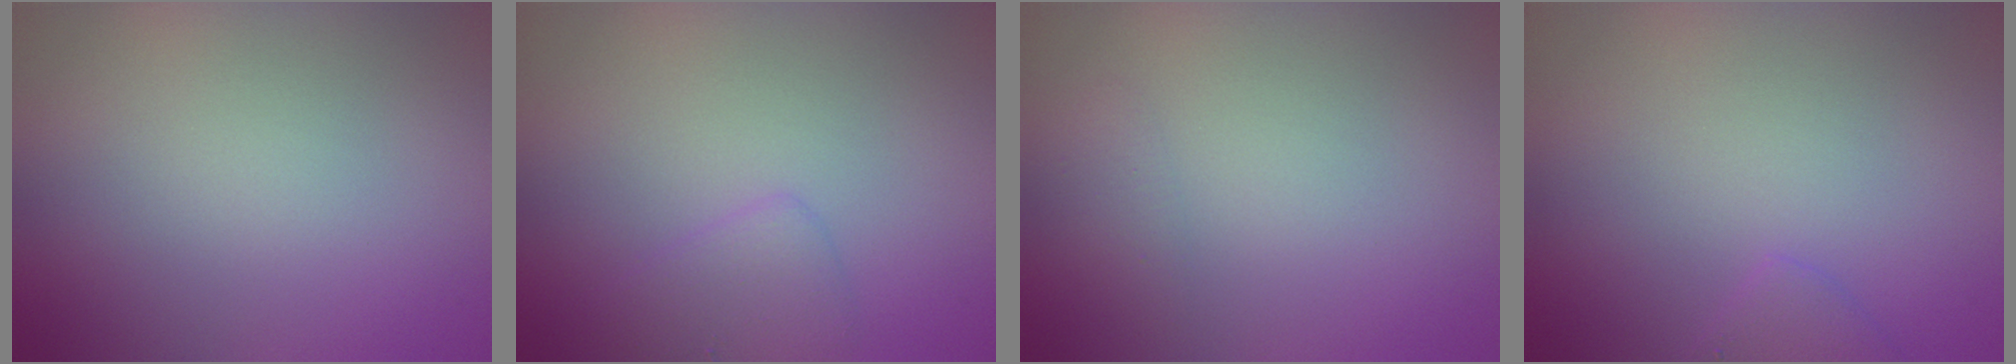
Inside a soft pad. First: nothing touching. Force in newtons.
{"total": 1.8, "press": 1.8, "slide": 0.2}
{"total": 0.7, "press": 0.7, "slide": 0.0}
{"total": 1.3, "press": 1.3, "slide": 0.1}